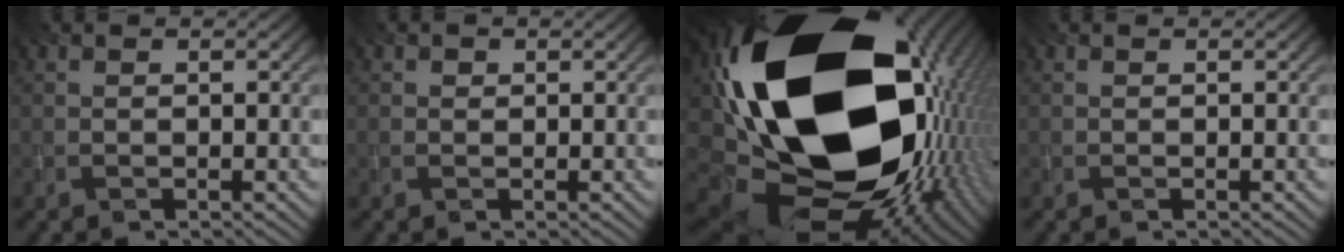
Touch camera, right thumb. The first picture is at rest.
{"total": 0.7, "force": [0.3, 0.6, 0.2], "torque": [0.000, -0.003, 0.002]}
{"total": 24.6, "force": [1.4, 17.0, 17.7], "torque": [-0.351, -0.090, 0.058]}
{"total": 0.0}